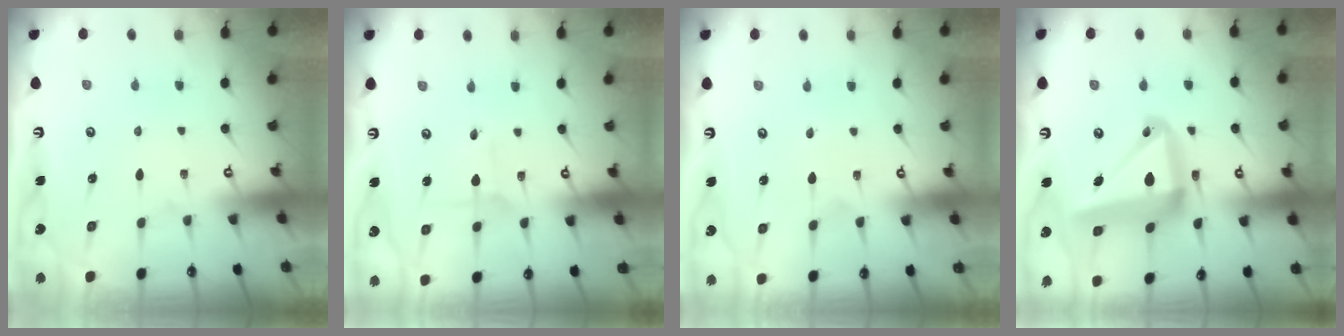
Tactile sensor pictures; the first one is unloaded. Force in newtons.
{"total": 3.1, "press": 3.1, "slide": 0.3}
{"total": 2.9, "press": 2.9, "slide": 0.3}
{"total": 18.3, "press": 18.2, "slide": 2.0}